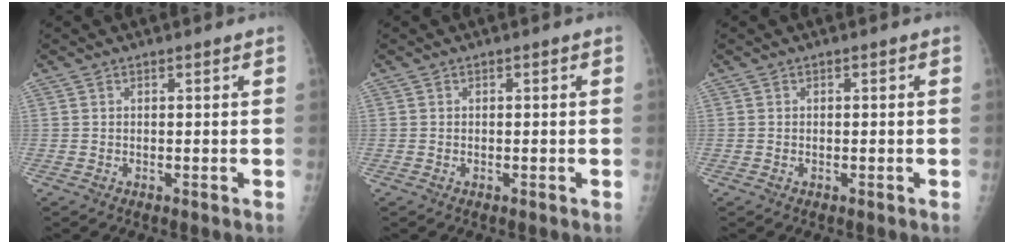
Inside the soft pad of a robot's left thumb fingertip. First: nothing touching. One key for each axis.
{"total": 0.0}
{"total": 0.0}